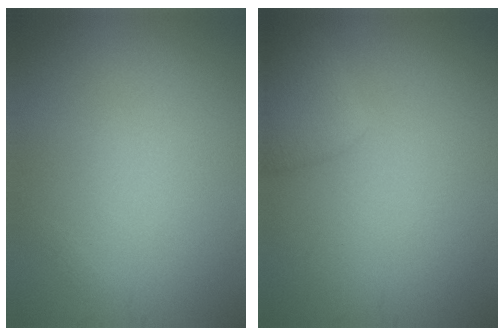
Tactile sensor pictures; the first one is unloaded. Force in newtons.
{"total": 2.6, "press": 2.6, "slide": 0.2}